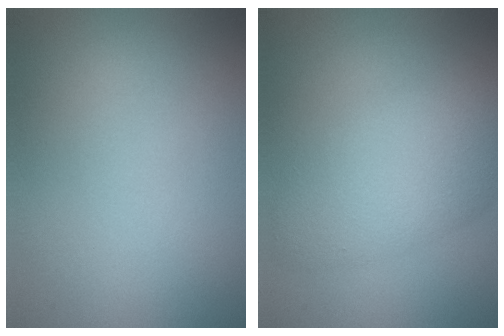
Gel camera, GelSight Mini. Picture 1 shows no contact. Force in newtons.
{"total": 5.7, "press": 5.7, "slide": 0.1}